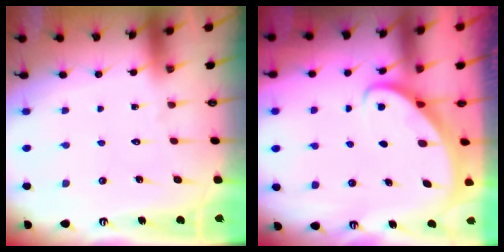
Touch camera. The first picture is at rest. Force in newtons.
{"total": 2.4, "press": 2.3, "slide": 0.3}